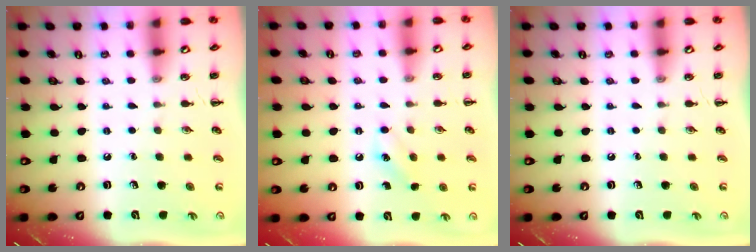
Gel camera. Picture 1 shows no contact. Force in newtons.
{"total": 6.6, "press": 6.4, "slide": 1.8}
{"total": 0.0}